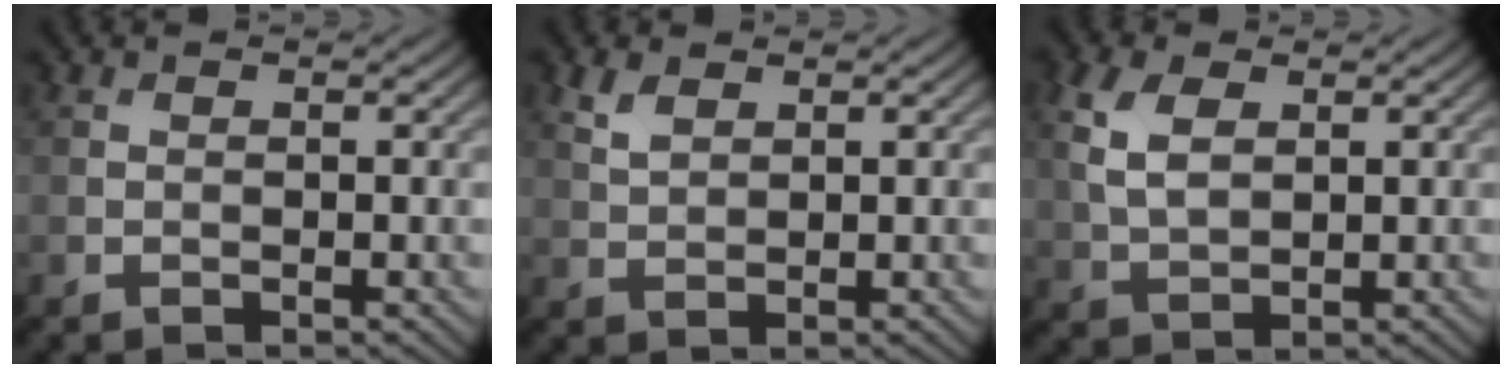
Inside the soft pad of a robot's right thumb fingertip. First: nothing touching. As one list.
[{"total": 2.4, "force": [1.5, 1.2, 1.4], "torque": [-0.041, 0.002, 0.032]}, {"total": 5.4, "force": [1.7, 3.2, 4.0], "torque": [-0.108, 0.006, 0.031]}]